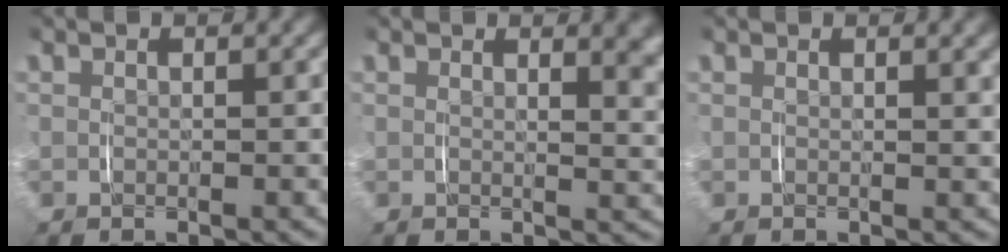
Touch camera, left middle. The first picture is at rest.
{"total": 3.6, "force": [2.2, 0.9, 2.6], "torque": [-0.021, -0.001, 0.030]}
{"total": 1.3, "force": [0.9, 0.0, 0.9], "torque": [-0.008, 0.002, 0.011]}